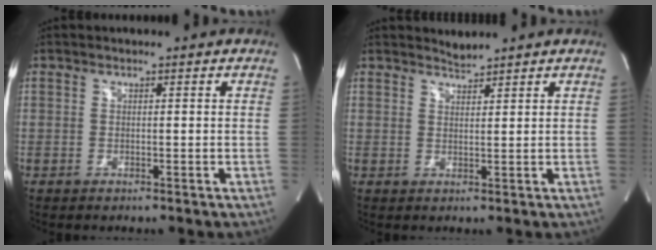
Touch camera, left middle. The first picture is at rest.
{"total": 1.6, "force": [1.5, -0.3, -0.3], "torque": [-0.001, -0.001, 0.031]}